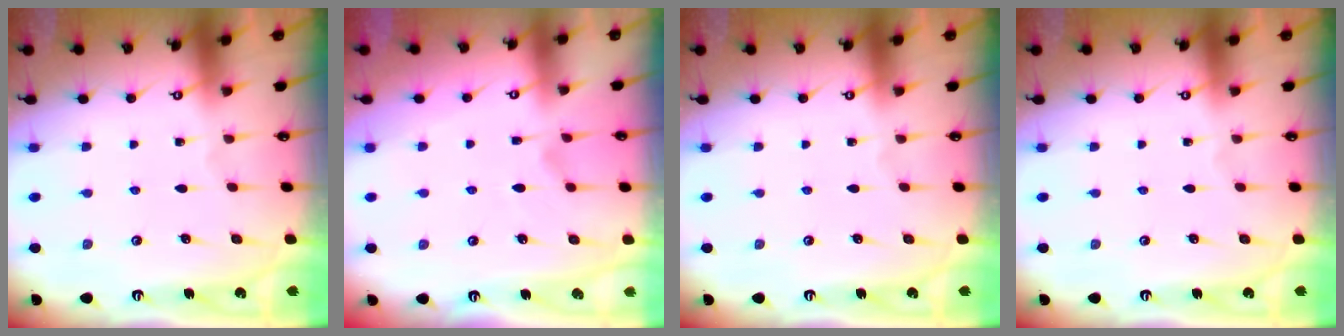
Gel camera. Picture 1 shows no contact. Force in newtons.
{"total": 1.9, "press": 1.5, "slide": 1.2}
{"total": 0.0}
{"total": 0.0}